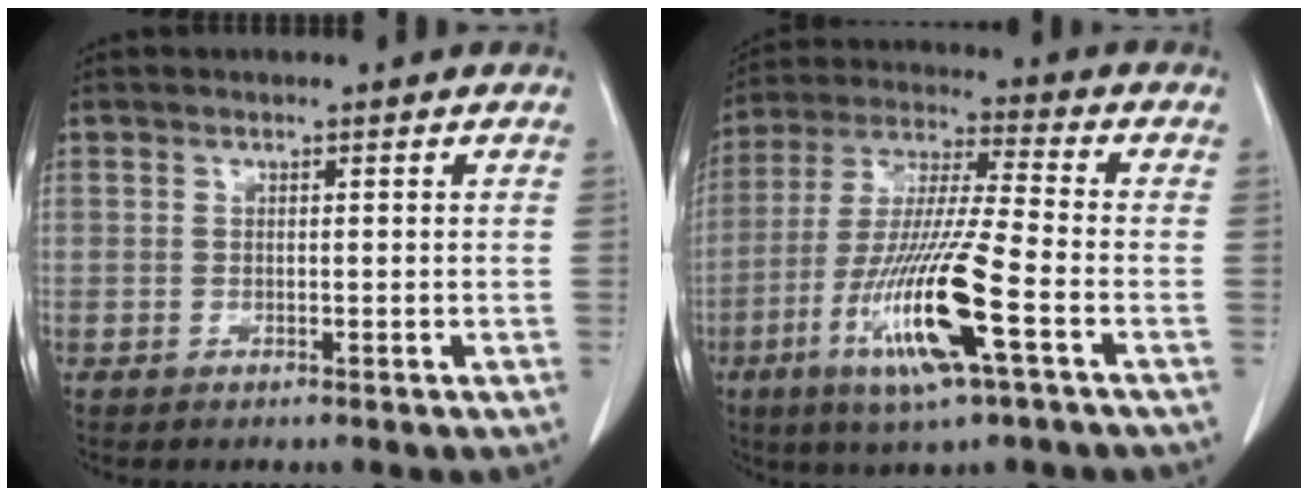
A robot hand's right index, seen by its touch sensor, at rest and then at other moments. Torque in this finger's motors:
{"motor_torque": [2.09, -0.05, 1.05, 0.21]}